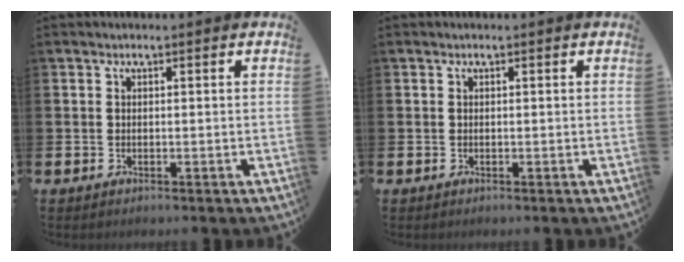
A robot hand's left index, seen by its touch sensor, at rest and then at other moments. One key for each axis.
{"total": 0.0}